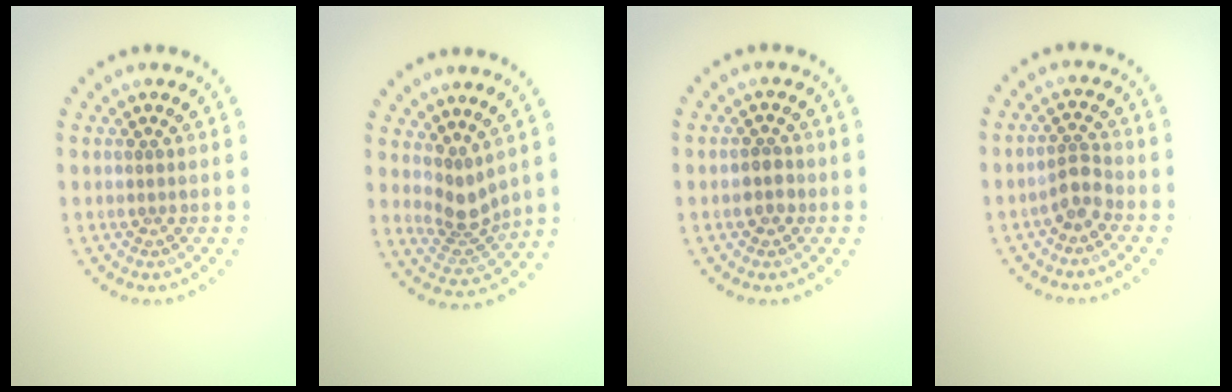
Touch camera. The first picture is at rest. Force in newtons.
{"total": 2.8, "press": 2.0, "slide": 2.0}
{"total": 1.8, "press": 1.7, "slide": 0.6}
{"total": 2.0, "press": 1.7, "slide": 1.1}